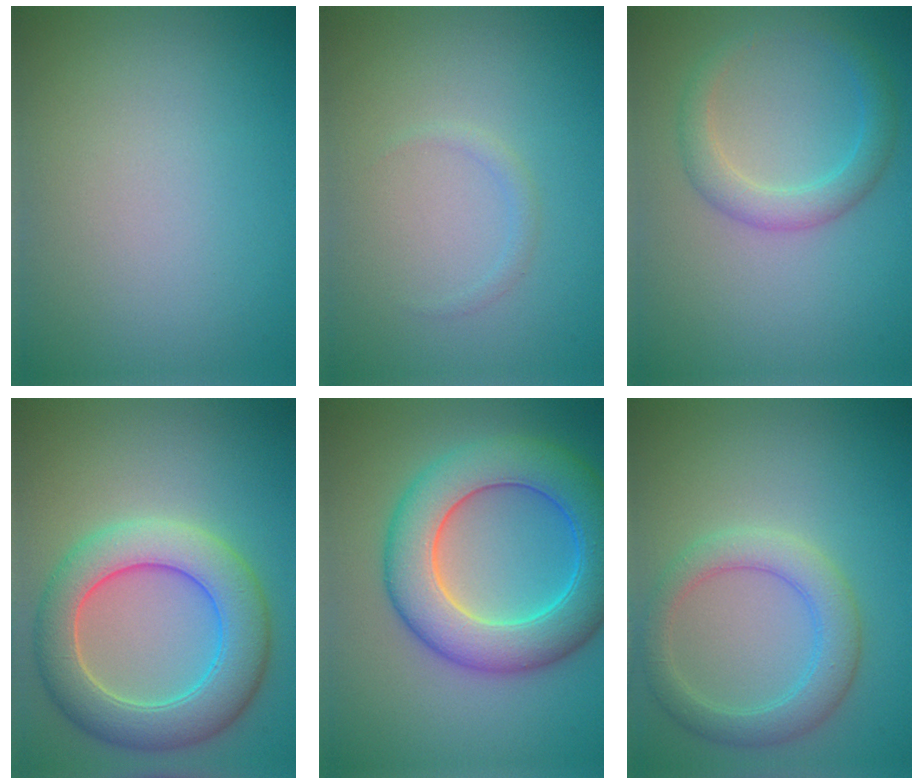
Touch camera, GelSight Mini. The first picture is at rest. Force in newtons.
{"total": 0.7, "press": 0.7, "slide": 0.1}
{"total": 2.8, "press": 2.8, "slide": 0.0}
{"total": 7.5, "press": 7.5, "slide": 0.3}
{"total": 8.9, "press": 8.9, "slide": 0.1}
{"total": 3.8, "press": 3.8, "slide": 0.2}